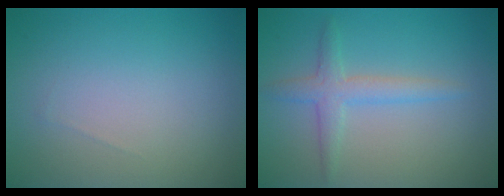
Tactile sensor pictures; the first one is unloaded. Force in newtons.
{"total": 2.5, "press": 2.5, "slide": 0.0}